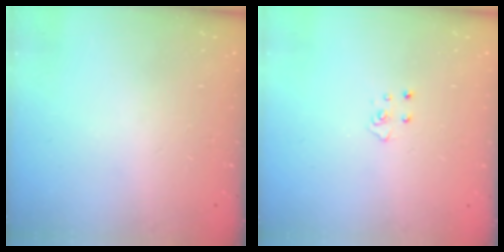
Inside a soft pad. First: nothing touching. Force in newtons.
{"total": 3.8, "press": 3.8, "slide": 0.3}